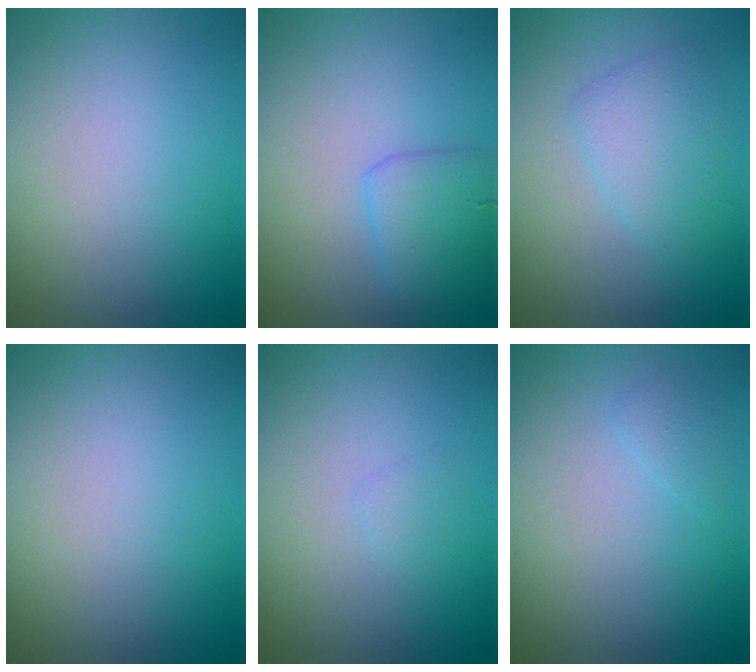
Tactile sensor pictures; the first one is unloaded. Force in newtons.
{"total": 2.8, "press": 2.8, "slide": 0.1}
{"total": 2.4, "press": 2.4, "slide": 0.1}
{"total": 0.0}
{"total": 0.6, "press": 0.6, "slide": 0.1}
{"total": 0.7, "press": 0.7, "slide": 0.0}